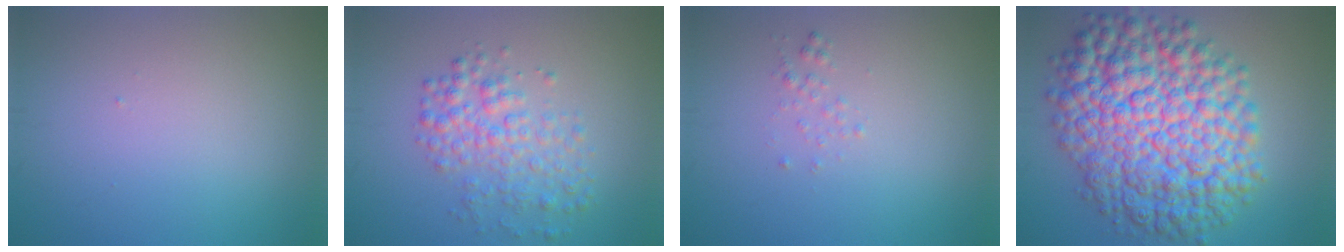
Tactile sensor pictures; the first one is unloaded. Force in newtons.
{"total": 3.7, "press": 3.7, "slide": 0.1}
{"total": 0.8, "press": 0.8, "slide": 0.1}
{"total": 14.1, "press": 14.1, "slide": 0.3}